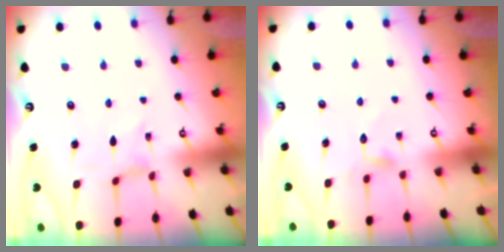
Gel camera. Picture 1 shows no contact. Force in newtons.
{"total": 4.5, "press": 4.4, "slide": 0.5}